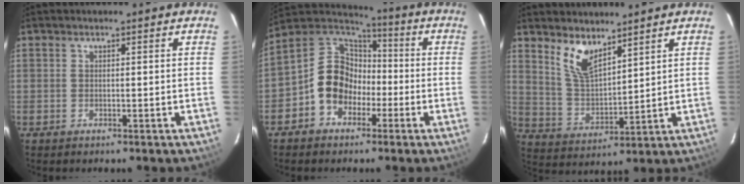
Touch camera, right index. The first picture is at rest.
{"total": 12.3, "force": [-4.2, 9.7, 6.3], "torque": [-0.131, 0.032, -0.076]}
{"total": 7.9, "force": [5.7, 2.7, 4.8], "torque": [-0.096, -0.004, 0.119]}